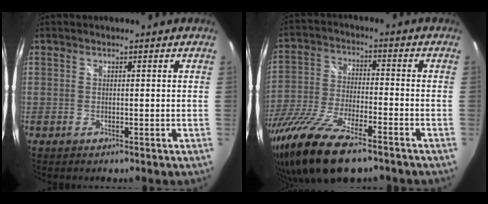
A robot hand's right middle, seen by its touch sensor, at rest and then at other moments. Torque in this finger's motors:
{"motor_torque": [1.42, -0.72, 0.77, 0.21]}